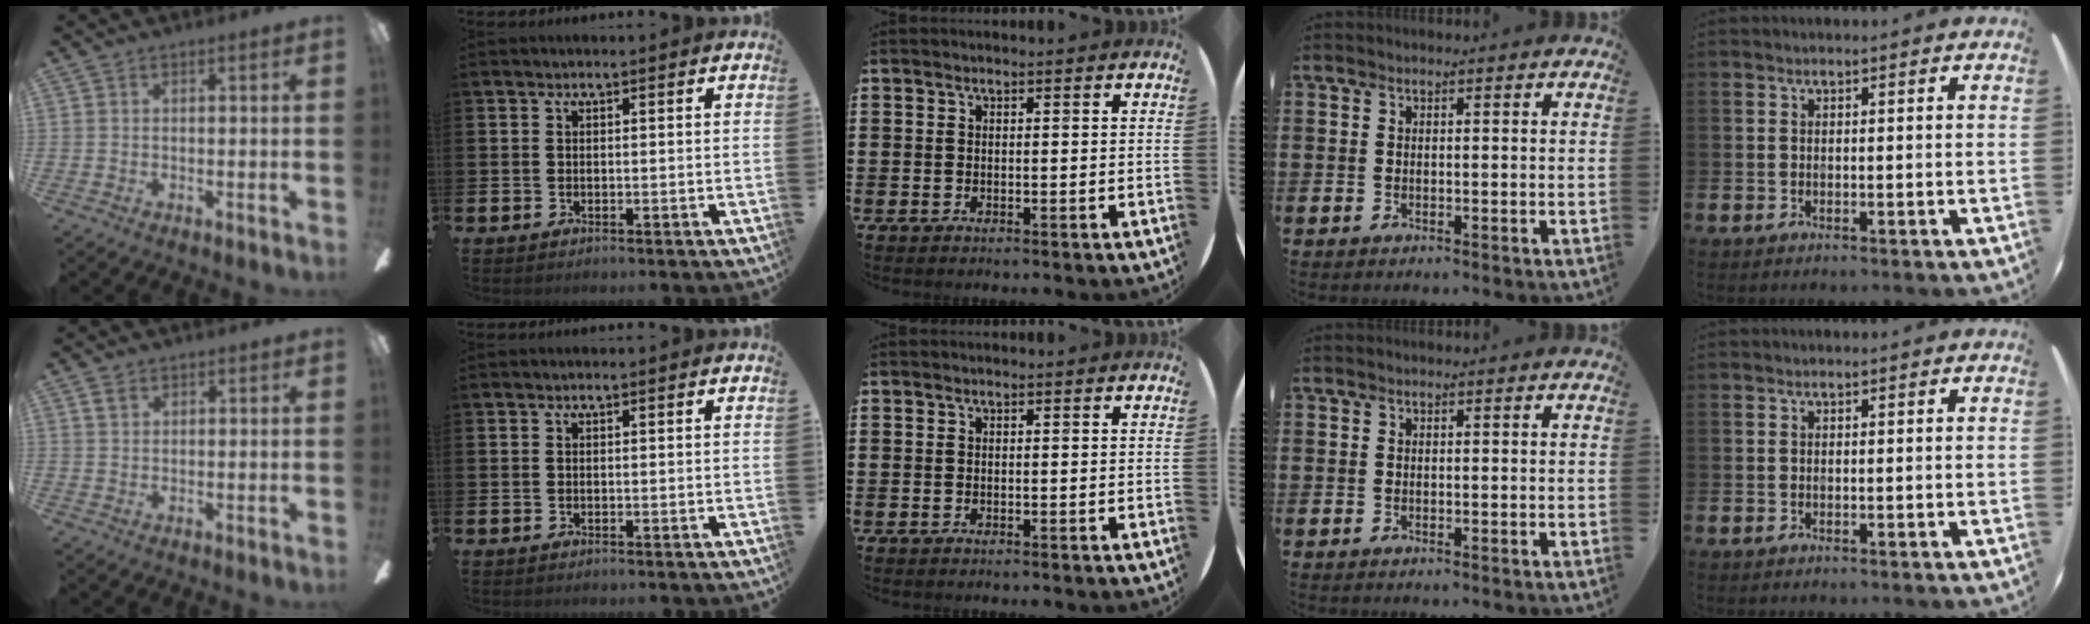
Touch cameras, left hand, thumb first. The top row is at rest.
{"thumb": {"total": 1.7, "force": [1.2, 1.0, 0.6], "torque": [-0.006, -0.004, 0.021]}}